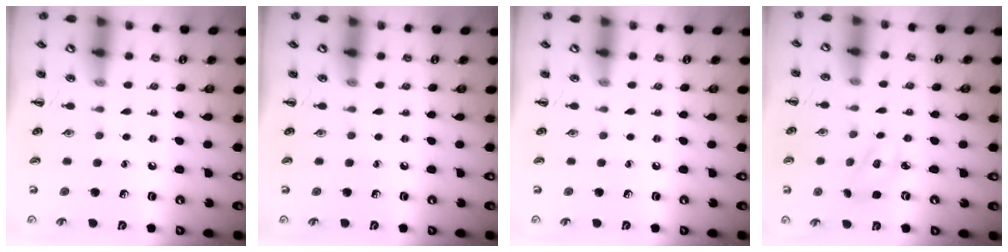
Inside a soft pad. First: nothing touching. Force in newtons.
{"total": 0.0}
{"total": 0.0}
{"total": 2.7, "press": 2.7, "slide": 0.4}